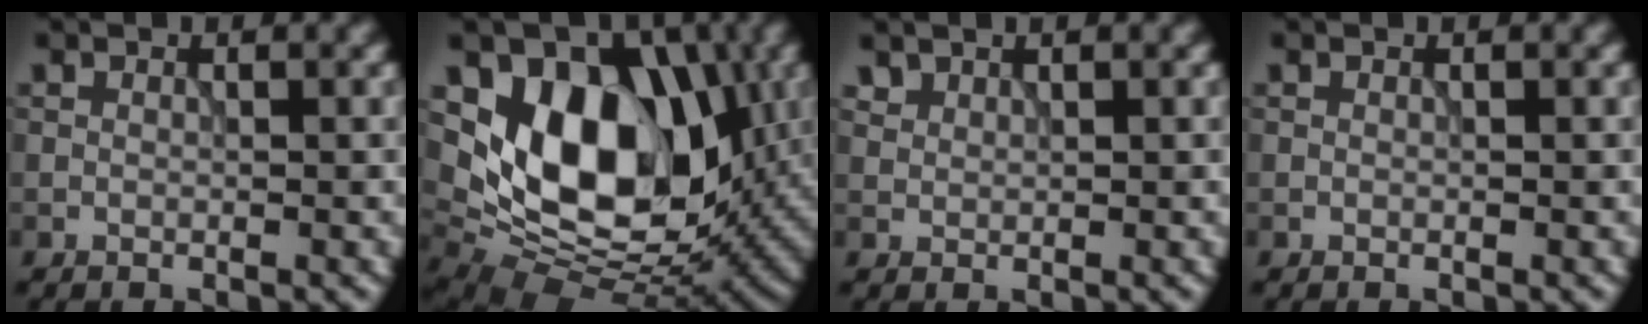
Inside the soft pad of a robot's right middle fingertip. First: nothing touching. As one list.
[{"total": 12.6, "force": [1.8, 8.4, 9.2], "torque": [-0.132, -0.010, 0.023]}, {"total": 1.1, "force": [0.9, 0.6, 0.2], "torque": [-0.012, -0.005, 0.028]}, {"total": 0.0}]